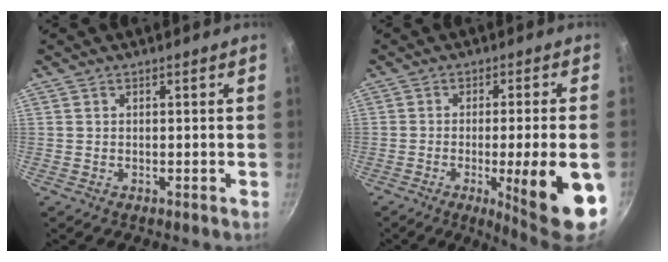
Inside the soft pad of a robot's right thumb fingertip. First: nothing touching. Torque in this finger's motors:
{"motor_torque": [0.04, 1.04, 1.40, -0.16, 0.30]}